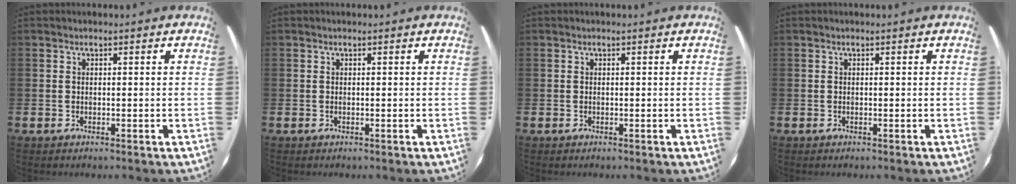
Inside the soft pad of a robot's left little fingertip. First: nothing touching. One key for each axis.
{"total": 0.0}
{"total": 0.0}
{"total": 0.0}